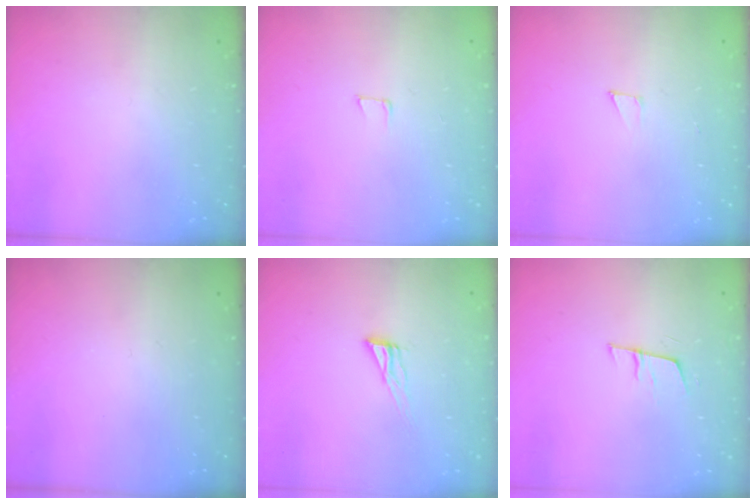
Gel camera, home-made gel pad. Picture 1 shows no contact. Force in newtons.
{"total": 4.0, "press": 4.0, "slide": 0.3}
{"total": 3.2, "press": 3.2, "slide": 0.3}
{"total": 0.0}
{"total": 6.9, "press": 6.8, "slide": 0.5}
{"total": 6.2, "press": 5.6, "slide": 2.7}